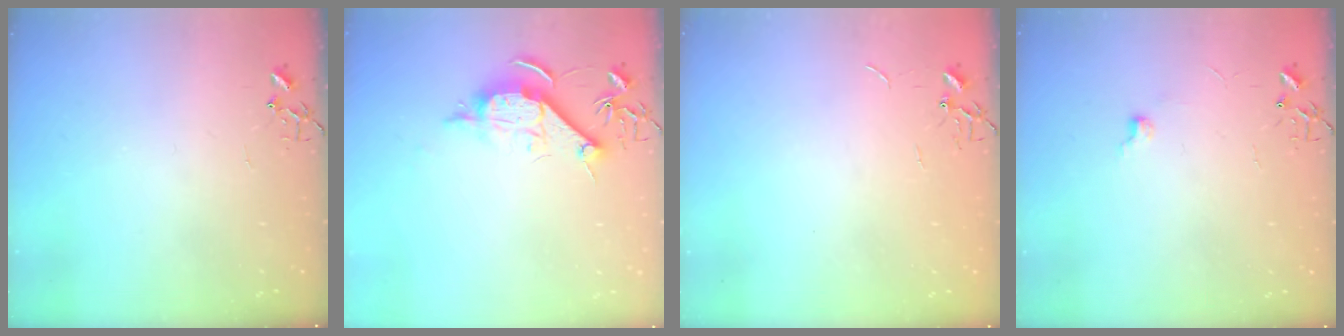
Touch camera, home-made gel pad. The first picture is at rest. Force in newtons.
{"total": 10.4, "press": 10.4, "slide": 0.4}
{"total": 0.8, "press": 0.8, "slide": 0.2}
{"total": 4.7, "press": 4.7, "slide": 0.6}